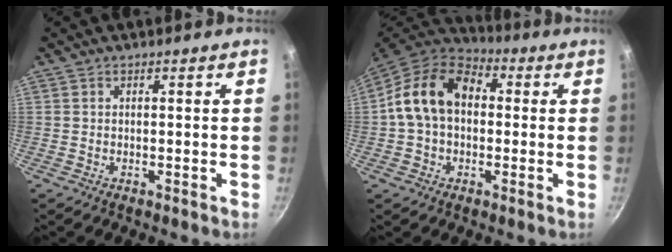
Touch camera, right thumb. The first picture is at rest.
{"total": 14.1, "force": [1.2, 10.2, 9.7], "torque": [-0.144, 0.033, 0.003]}